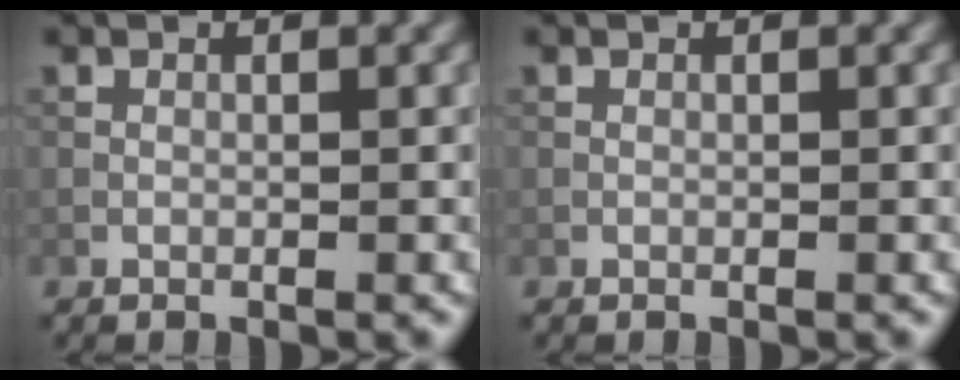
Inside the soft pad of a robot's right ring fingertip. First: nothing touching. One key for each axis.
{"total": 0.0}